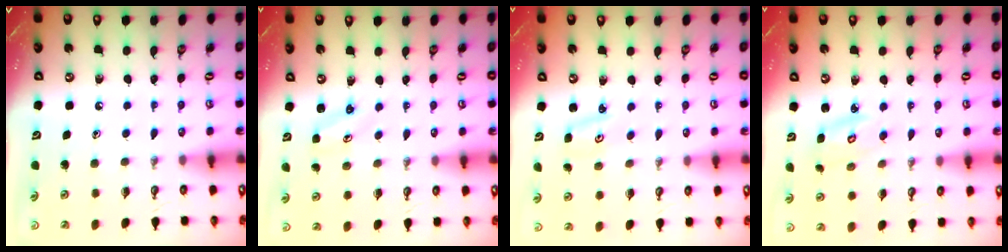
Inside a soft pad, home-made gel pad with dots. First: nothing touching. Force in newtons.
{"total": 2.5, "press": 2.5, "slide": 0.3}
{"total": 2.9, "press": 2.9, "slide": 0.3}
{"total": 3.6, "press": 3.6, "slide": 0.2}